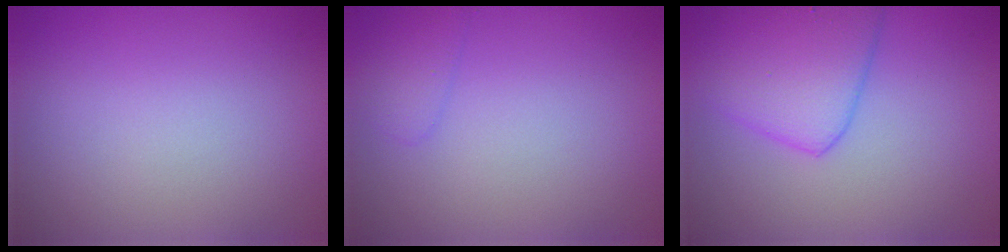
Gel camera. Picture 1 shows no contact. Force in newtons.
{"total": 1.3, "press": 1.3, "slide": 0.1}
{"total": 5.2, "press": 5.2, "slide": 0.4}